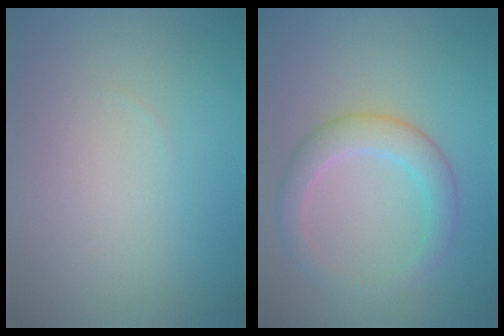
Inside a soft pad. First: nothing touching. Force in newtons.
{"total": 3.4, "press": 3.4, "slide": 0.0}